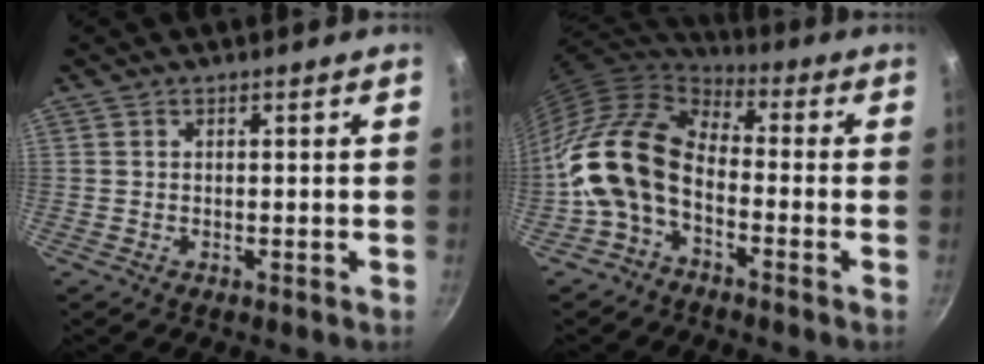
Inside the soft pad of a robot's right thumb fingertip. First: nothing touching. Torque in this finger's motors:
{"motor_torque": [1.81, 3.21, 1.39, -1.38, 0.29]}